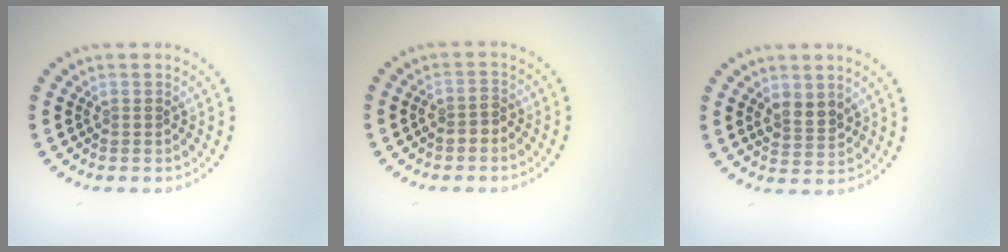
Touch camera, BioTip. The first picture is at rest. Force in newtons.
{"total": 1.4, "press": 1.3, "slide": 0.6}
{"total": 2.4, "press": 2.3, "slide": 0.9}